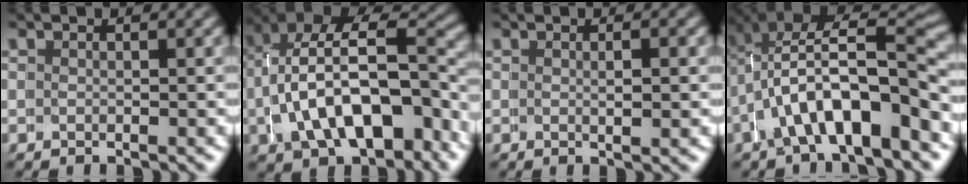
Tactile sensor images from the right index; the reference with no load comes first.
{"total": 9.2, "force": [-1.1, 5.4, 7.3], "torque": [-0.141, -0.023, -0.007]}
{"total": 1.2, "force": [0.2, -0.6, 0.9], "torque": [-0.010, 0.001, 0.006]}
{"total": 7.0, "force": [-0.8, 2.9, 6.3], "torque": [-0.105, -0.005, -0.009]}